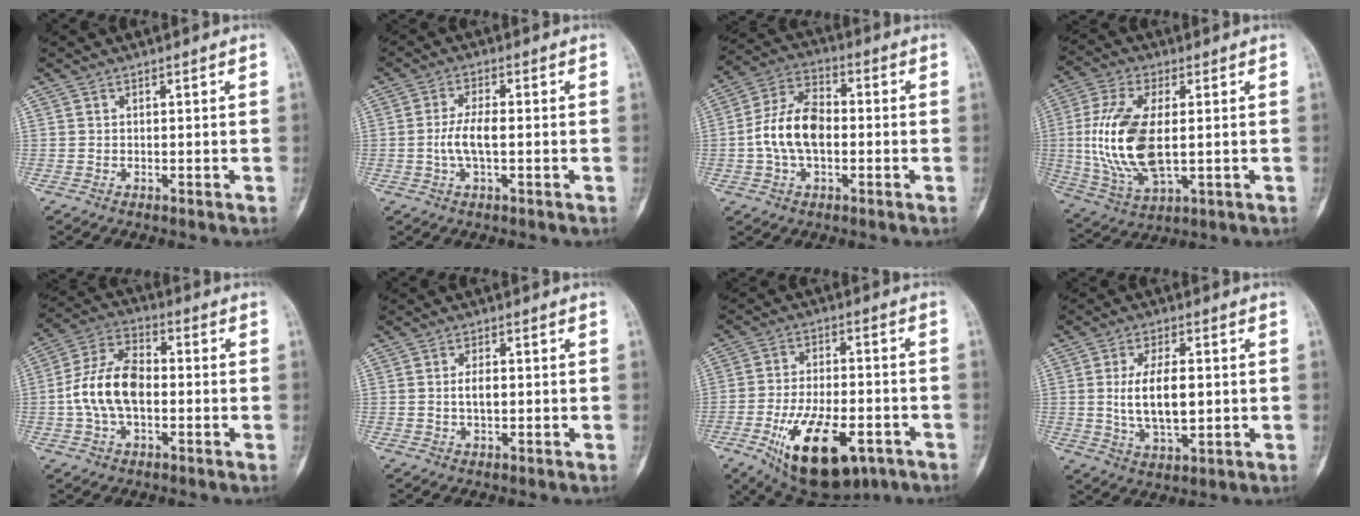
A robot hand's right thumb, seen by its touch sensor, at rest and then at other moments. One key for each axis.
{"total": 5.1, "fx": -0.6, "fy": 1.8, "fz": 4.7, "tx": -0.105, "ty": 0.008, "tz": -0.014}
{"total": 11.5, "fx": -1.0, "fy": 6.9, "fz": 9.1, "tx": -0.171, "ty": 0.030, "tz": -0.027}
{"total": 16.5, "fx": 0.3, "fy": 7.9, "fz": 14.5, "tx": -0.306, "ty": -0.010, "tz": 0.015}
{"total": 12.4, "fx": -1.0, "fy": 7.4, "fz": 9.9, "tx": -0.189, "ty": 0.032, "tz": -0.025}
{"total": 2.9, "fx": 0.2, "fy": 1.4, "fz": 2.5, "tx": -0.045, "ty": 0.000, "tz": 0.004}
{"total": 18.7, "fx": -8.3, "fy": 9.0, "fz": 14.2, "tx": -0.229, "ty": 0.018, "tz": -0.117}
{"total": 10.4, "fx": 0.5, "fy": 5.0, "fz": 9.1, "tx": -0.161, "ty": -0.008, "tz": 0.017}